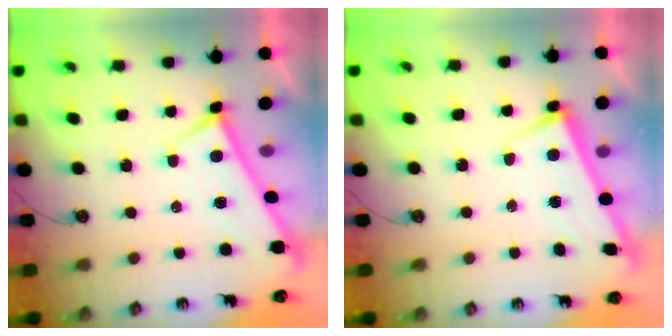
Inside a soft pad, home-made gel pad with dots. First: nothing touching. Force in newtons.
{"total": 2.6, "press": 2.6, "slide": 0.3}